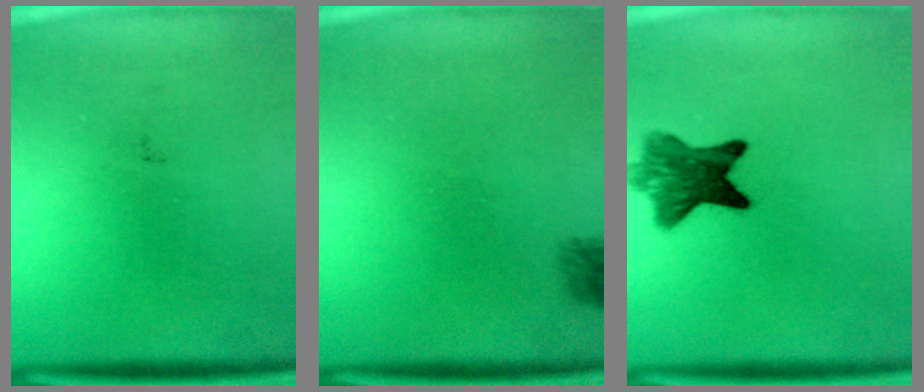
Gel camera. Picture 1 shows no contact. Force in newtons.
{"total": 1.6}
{"total": 7.6}